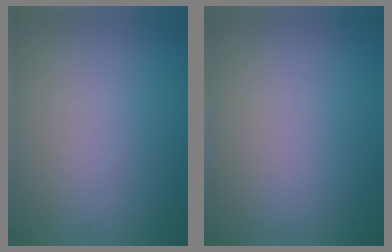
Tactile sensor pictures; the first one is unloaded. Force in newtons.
{"total": 0.0}